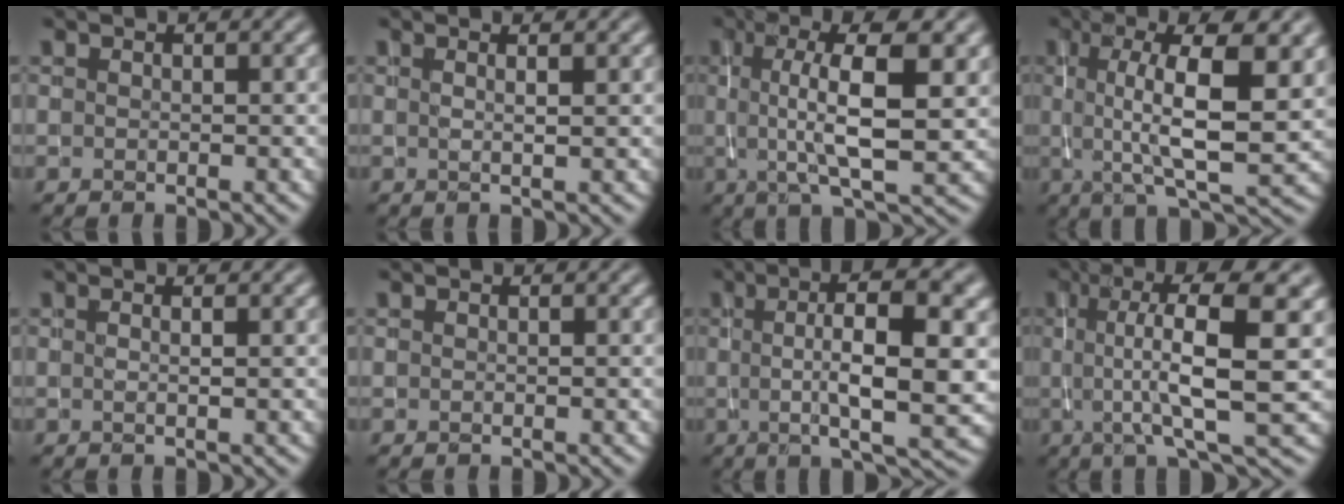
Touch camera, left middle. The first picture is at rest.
{"total": 2.0, "force": [1.0, 0.8, 1.5], "torque": [0.002, 0.003, -0.013]}
{"total": 8.3, "force": [1.2, 2.3, 7.9], "torque": [-0.126, 0.001, 0.018]}
{"total": 9.9, "force": [1.9, 2.8, 9.4], "torque": [-0.139, 0.003, 0.032]}
{"total": 0.9, "force": [0.4, 0.3, 0.7], "torque": [-0.002, -0.002, -0.002]}
{"total": 0.0}
{"total": 10.1, "force": [1.1, 2.5, 9.8], "torque": [-0.133, 0.005, 0.018]}
{"total": 9.7, "force": [1.1, 2.2, 9.4], "torque": [-0.131, 0.006, 0.015]}